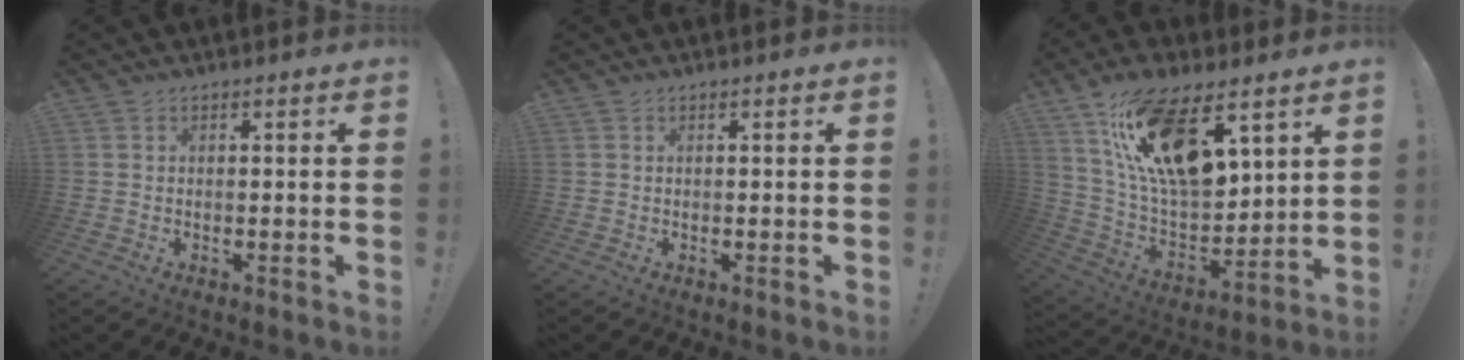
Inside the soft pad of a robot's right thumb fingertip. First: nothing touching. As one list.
[{"total": 0.0}, {"total": 20.5, "force": [11.2, 9.2, 14.5], "torque": [-0.266, -0.061, 0.199]}]